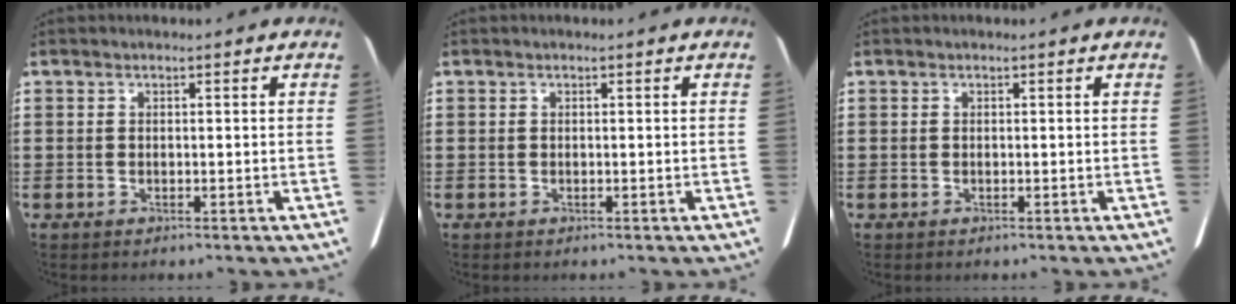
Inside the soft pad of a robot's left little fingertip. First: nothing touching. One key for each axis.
{"total": 0.0}
{"total": 0.0}